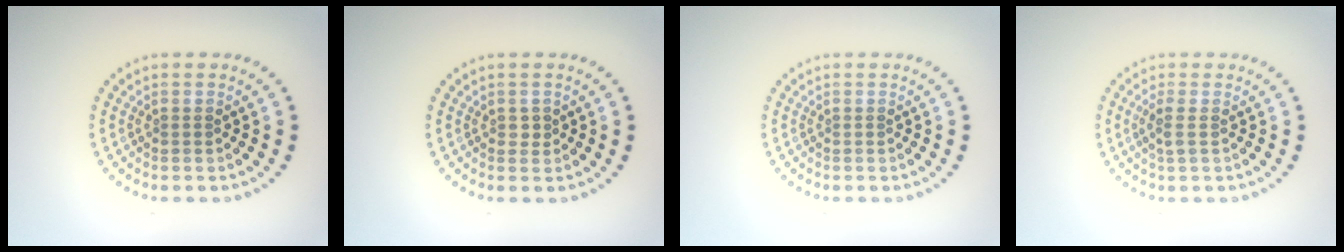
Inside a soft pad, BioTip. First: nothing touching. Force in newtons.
{"total": 0.7, "press": 0.7, "slide": 0.1}
{"total": 0.0}
{"total": 1.3, "press": 1.1, "slide": 0.7}